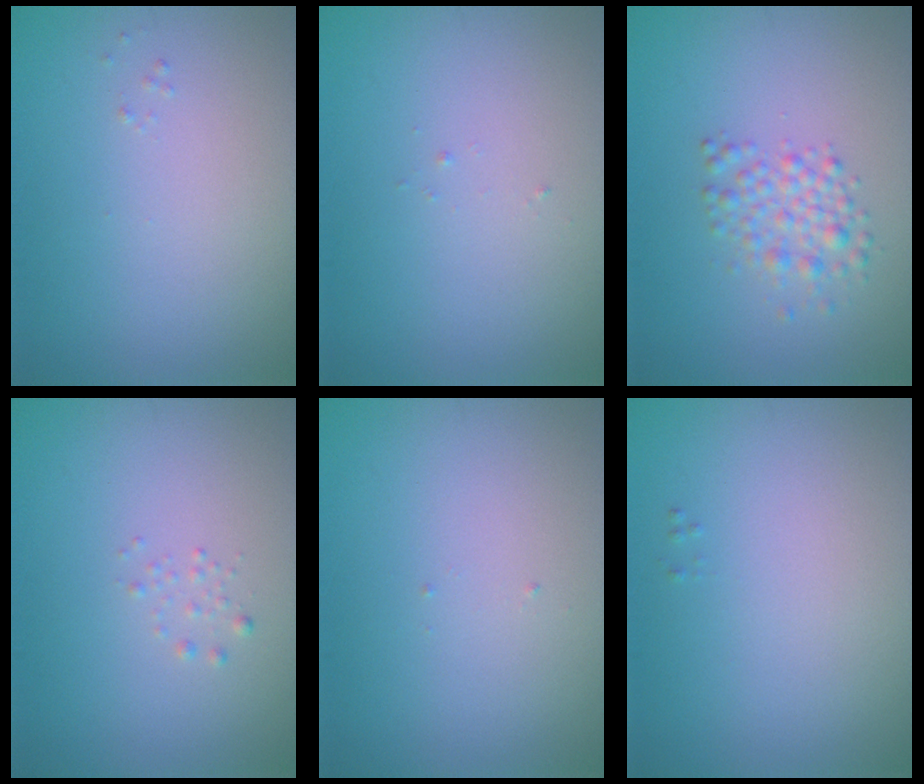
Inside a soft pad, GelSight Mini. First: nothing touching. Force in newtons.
{"total": 0.0}
{"total": 2.4, "press": 2.4, "slide": 0.1}
{"total": 0.6, "press": 0.6, "slide": 0.0}
{"total": 0.0}
{"total": 0.0}